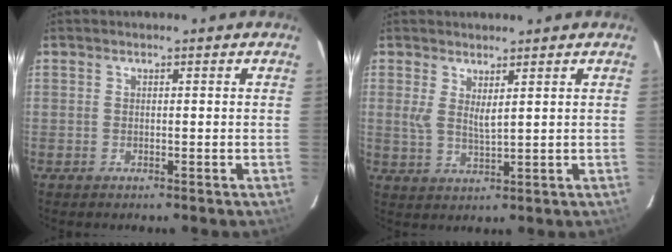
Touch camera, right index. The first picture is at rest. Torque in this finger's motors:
{"motor_torque": [0.10, 0.22, 0.02, 0.04]}